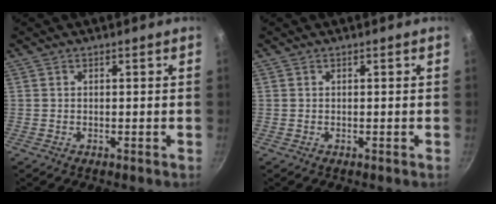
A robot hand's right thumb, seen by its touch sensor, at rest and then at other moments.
{"total": 0.0}